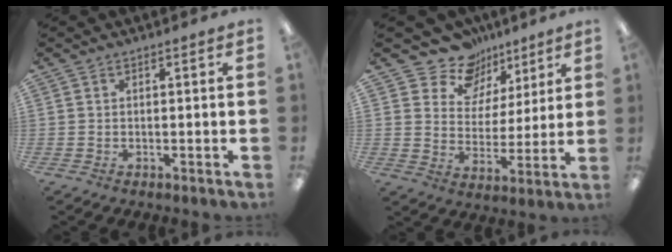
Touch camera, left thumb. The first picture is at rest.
{"total": 8.3, "force": [5.7, 6.0, 1.0], "torque": [-0.025, -0.040, 0.105]}